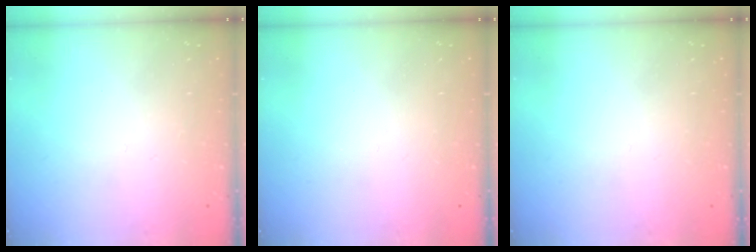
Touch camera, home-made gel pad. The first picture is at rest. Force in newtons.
{"total": 0.0}
{"total": 0.0}